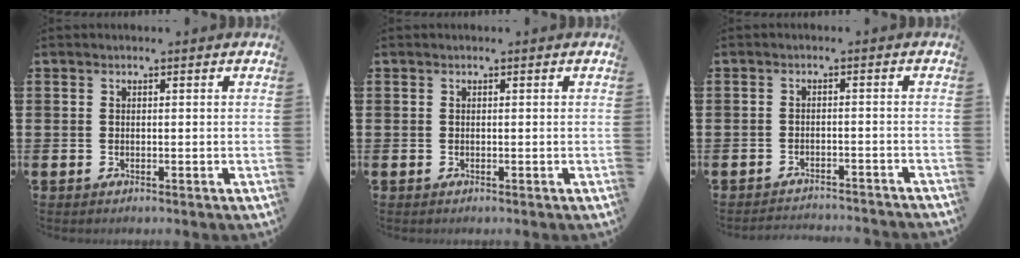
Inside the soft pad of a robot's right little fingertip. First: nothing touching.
{"total": 0.0}
{"total": 1.9, "force": [-1.9, -0.1, -0.1], "torque": [-0.002, 0.005, -0.041]}